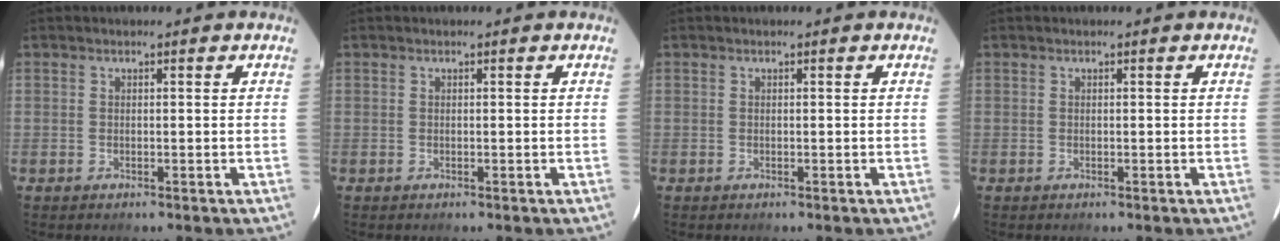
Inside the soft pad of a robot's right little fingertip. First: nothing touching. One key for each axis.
{"total": 0.0}
{"total": 0.0}
{"total": 0.0}